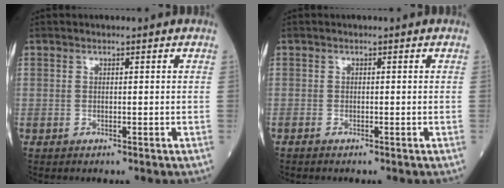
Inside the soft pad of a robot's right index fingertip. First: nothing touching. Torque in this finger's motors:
{"motor_torque": [0.12, -0.02, 0.05, 0.01]}